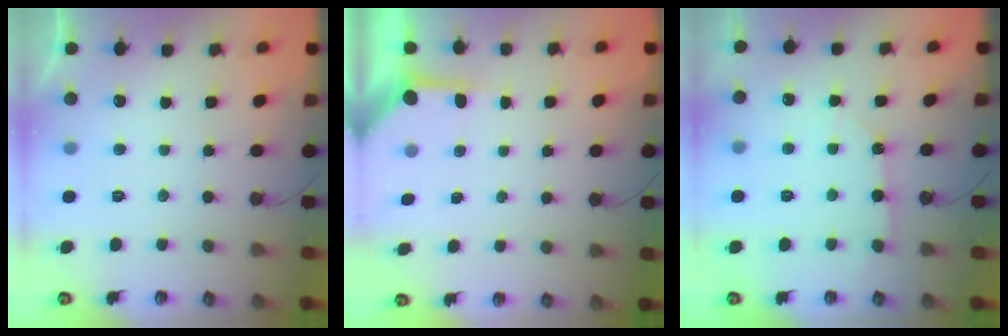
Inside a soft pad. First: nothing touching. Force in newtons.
{"total": 3.9, "press": 3.9, "slide": 0.4}
{"total": 3.1, "press": 3.1, "slide": 0.1}